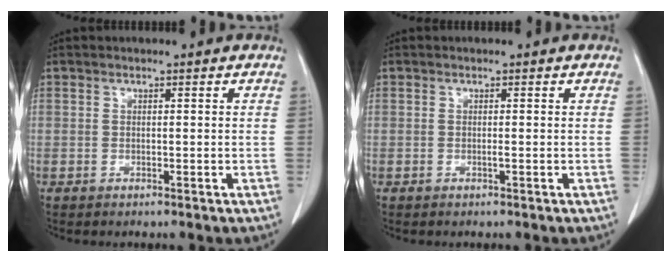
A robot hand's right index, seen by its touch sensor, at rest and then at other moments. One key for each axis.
{"total": 0.6, "fx": -0.2, "fy": 0.2, "fz": 0.6, "tx": -0.014, "ty": -0.001, "tz": -0.002}